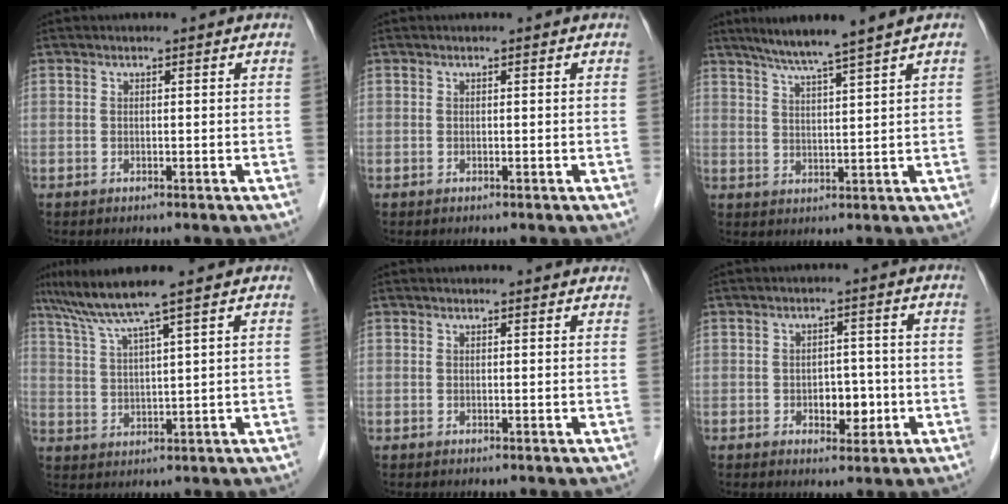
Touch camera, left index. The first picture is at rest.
{"total": 0.0}
{"total": 6.5, "force": [5.0, -1.5, 3.9], "torque": [-0.068, 0.004, 0.089]}
{"total": 7.1, "force": [5.5, -1.4, 4.2], "torque": [-0.087, 0.008, 0.108]}
{"total": 4.3, "force": [4.1, 0.9, 0.9], "torque": [-0.008, 0.015, 0.038]}
{"total": 3.8, "force": [-0.9, 2.4, 2.7], "torque": [-0.033, 0.005, -0.007]}